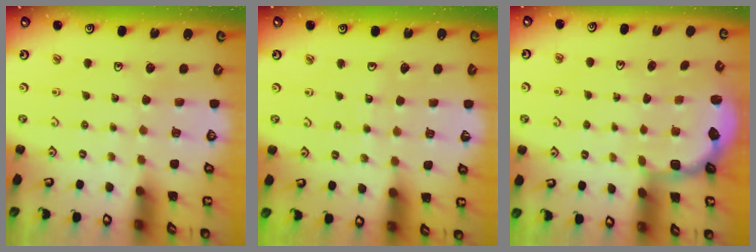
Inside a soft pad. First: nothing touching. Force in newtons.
{"total": 3.9, "press": 3.9, "slide": 0.2}
{"total": 2.9, "press": 2.0, "slide": 2.1}